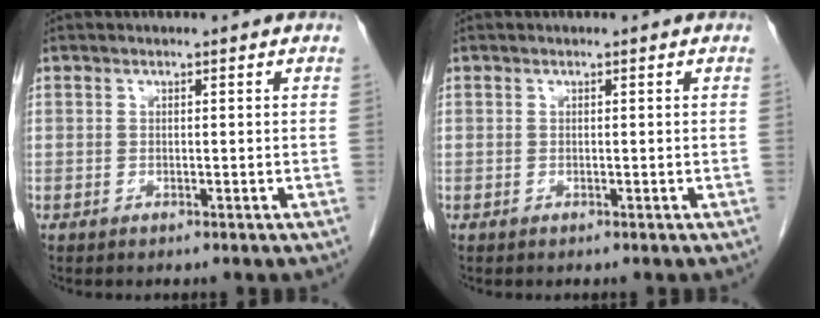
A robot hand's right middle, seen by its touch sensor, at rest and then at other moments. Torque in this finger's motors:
{"motor_torque": [0.00, 0.00, 0.00, 0.00]}